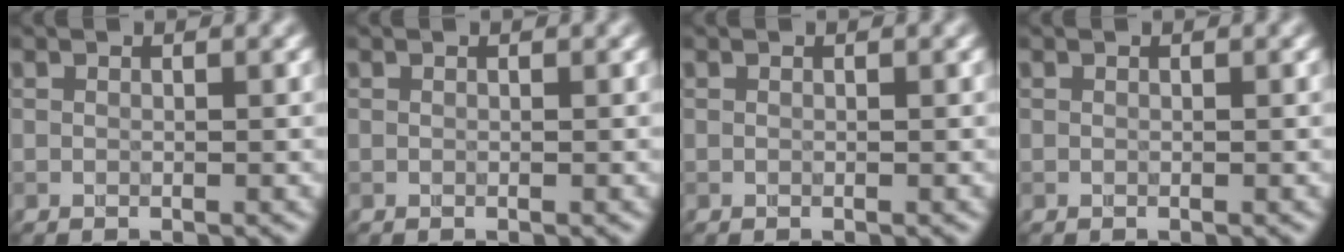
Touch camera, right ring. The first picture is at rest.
{"total": 0.0}
{"total": 0.0}
{"total": 0.0}